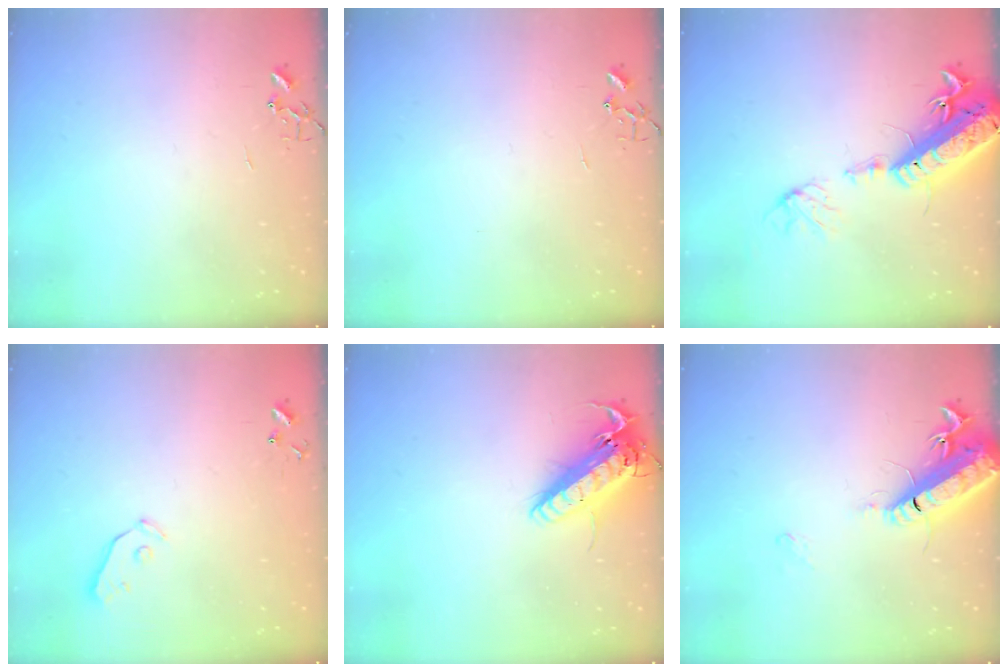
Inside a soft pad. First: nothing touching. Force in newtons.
{"total": 0.0}
{"total": 20.3, "press": 19.8, "slide": 4.4}
{"total": 3.8, "press": 3.8, "slide": 0.4}
{"total": 17.8, "press": 17.5, "slide": 3.3}
{"total": 17.2, "press": 16.5, "slide": 4.6}